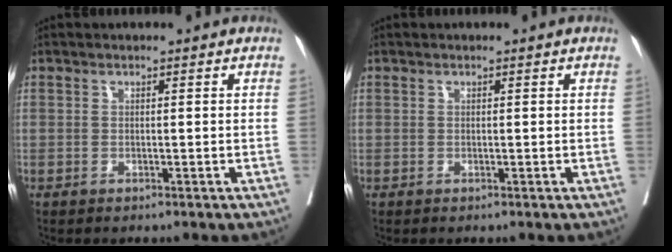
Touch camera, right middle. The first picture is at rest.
{"total": 0.0}